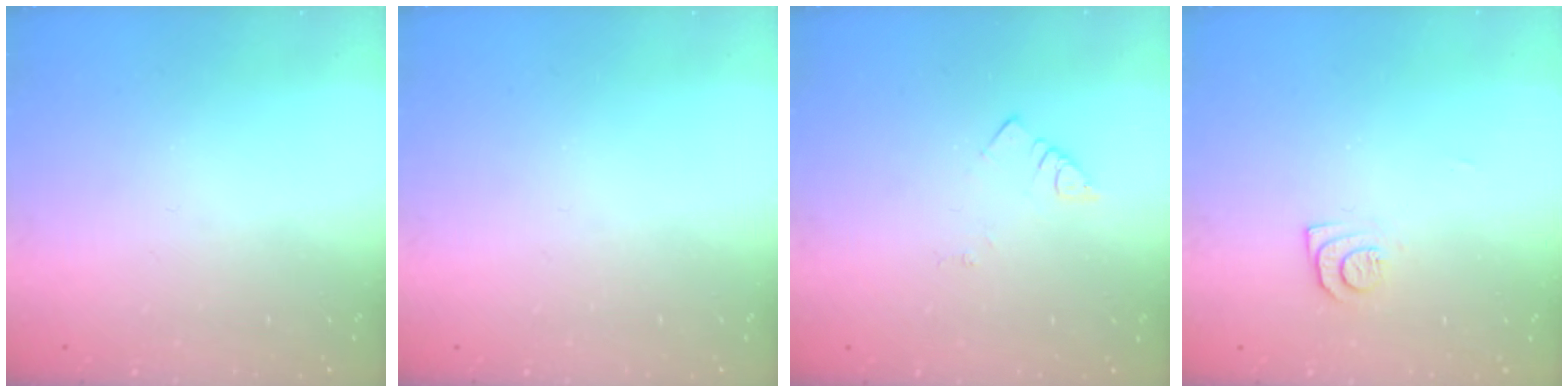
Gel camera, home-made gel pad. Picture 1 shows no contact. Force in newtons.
{"total": 0.0}
{"total": 1.7, "press": 1.7, "slide": 0.3}
{"total": 6.6, "press": 6.5, "slide": 0.8}